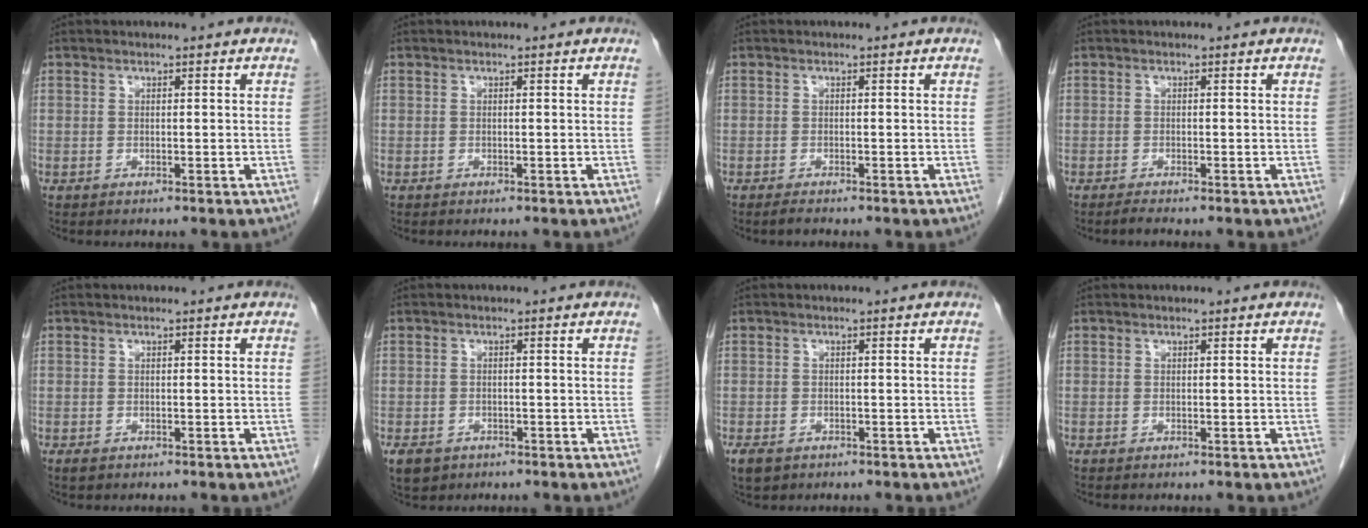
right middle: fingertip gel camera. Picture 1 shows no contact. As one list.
[{"total": 0.0}, {"total": 1.0, "force": [-0.9, 0.0, 0.5], "torque": [-0.017, -0.005, -0.014]}, {"total": 0.9, "force": [-0.8, -0.2, 0.4], "torque": [-0.016, -0.005, -0.015]}, {"total": 0.9, "force": [-0.5, 0.5, 0.5], "torque": [-0.011, 0.000, -0.003]}, {"total": 4.4, "force": [-2.7, 3.1, 1.6], "torque": [-0.028, -0.002, -0.037]}, {"total": 2.7, "force": [-1.7, 1.8, 1.3], "torque": [-0.027, -0.003, -0.022]}, {"total": 0.0}]